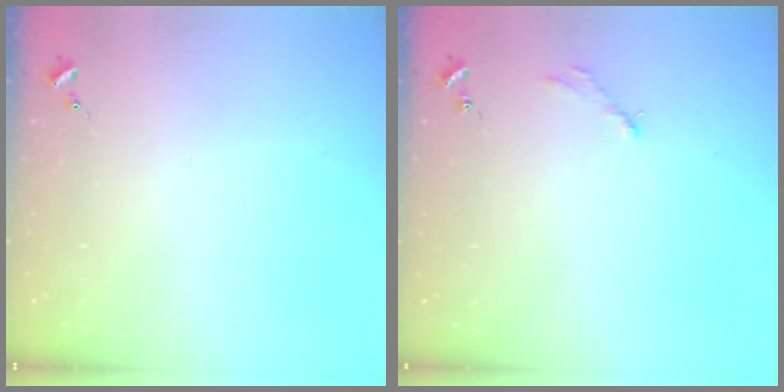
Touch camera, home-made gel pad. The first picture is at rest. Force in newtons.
{"total": 2.8, "press": 2.8, "slide": 0.4}